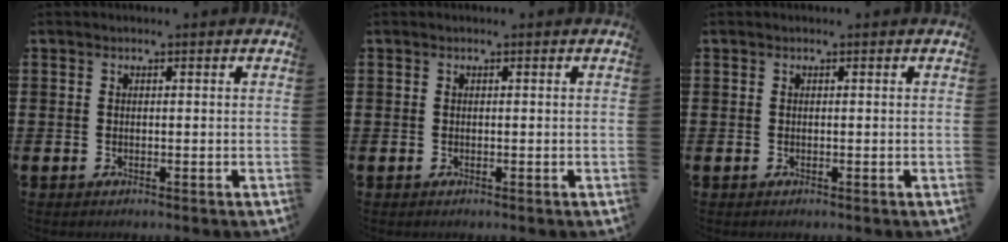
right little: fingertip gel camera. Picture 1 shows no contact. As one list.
[{"total": 0.0}, {"total": 0.0}]